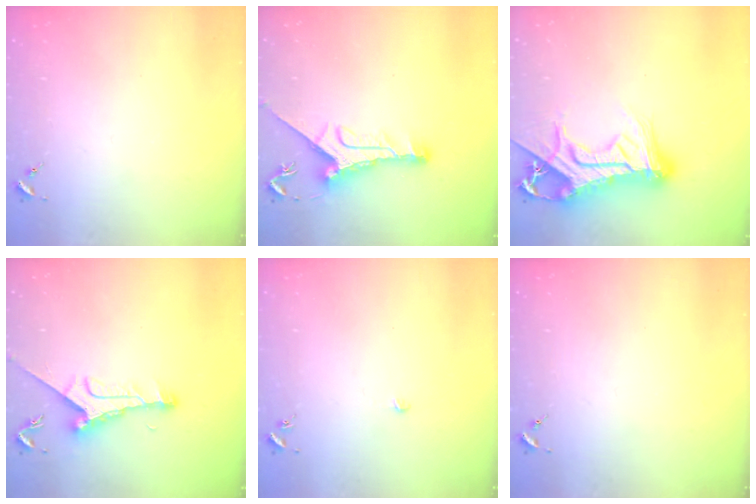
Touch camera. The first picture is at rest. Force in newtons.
{"total": 11.2, "press": 11.2, "slide": 0.9}
{"total": 19.6, "press": 19.5, "slide": 1.8}
{"total": 9.6, "press": 9.5, "slide": 0.6}
{"total": 3.3, "press": 3.3, "slide": 0.3}
{"total": 0.0}